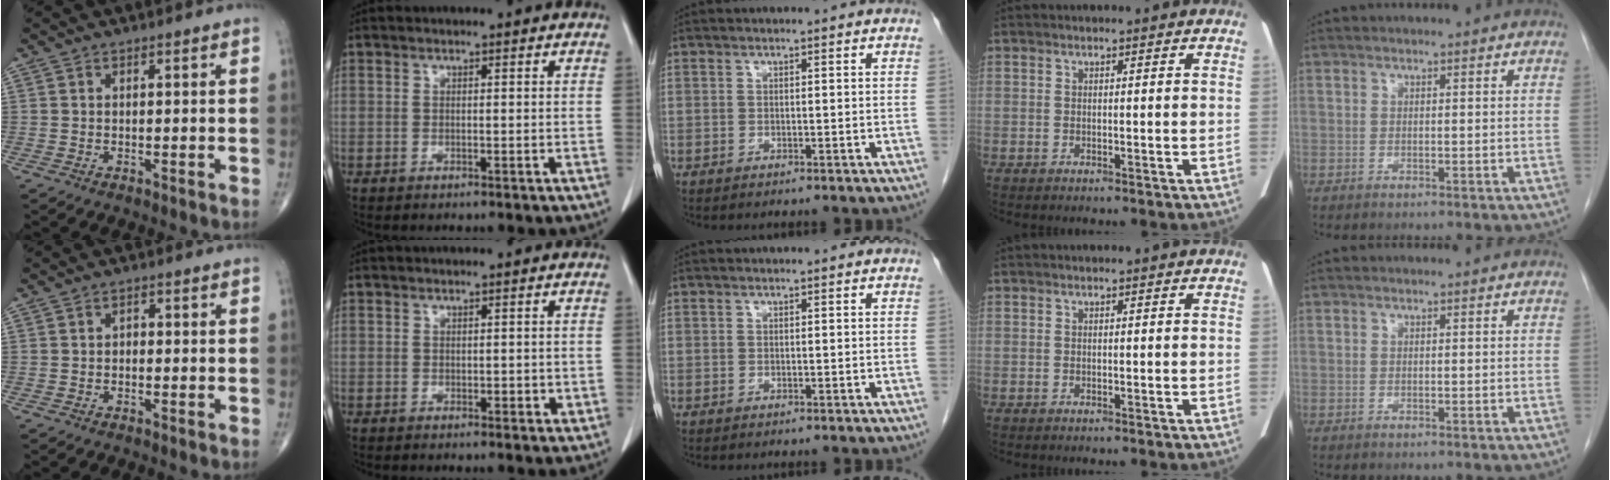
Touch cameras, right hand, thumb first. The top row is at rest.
{"thumb": {"total": 1.2, "force": [-0.2, 0.9, 0.7], "torque": [-0.003, 0.005, -0.008]}, "index": {"total": 1.4, "force": [0.0, 1.0, 0.9], "torque": [-0.009, 0.000, 0.004]}}